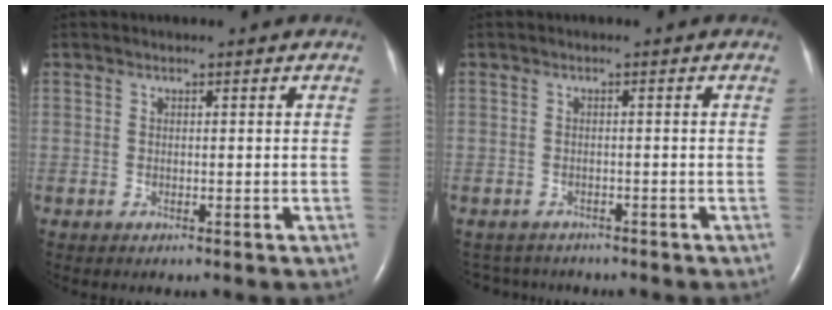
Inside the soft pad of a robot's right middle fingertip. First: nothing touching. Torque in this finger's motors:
{"motor_torque": [-0.28, -0.04, -0.12, -0.02]}